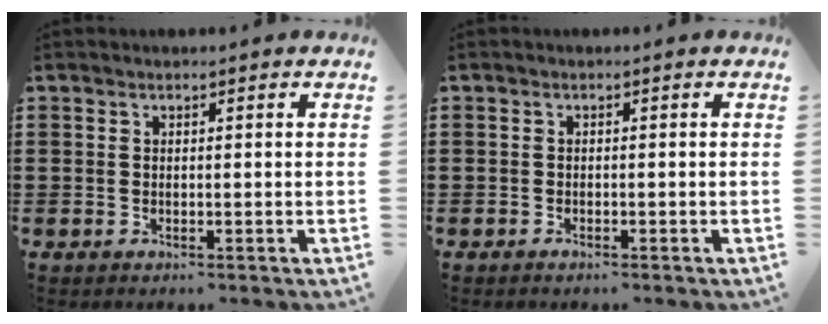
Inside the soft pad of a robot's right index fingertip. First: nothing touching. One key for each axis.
{"total": 0.7, "fx": -0.6, "fy": 0.2, "fz": 0.2, "tx": -0.007, "ty": -0.003, "tz": -0.011}